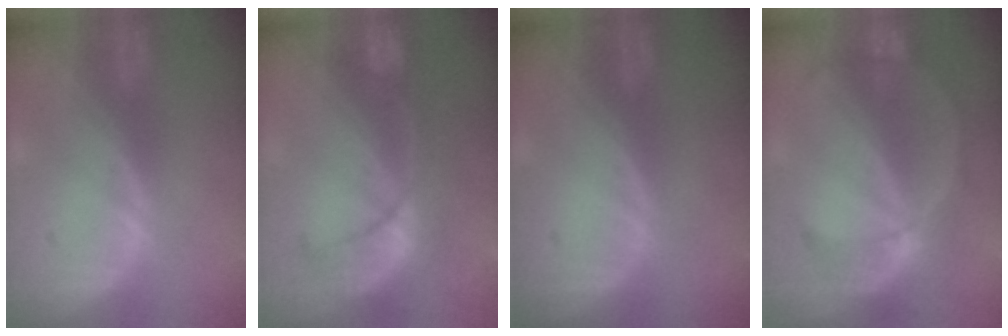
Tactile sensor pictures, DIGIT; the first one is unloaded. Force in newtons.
{"total": 8.1, "press": 8.0, "slide": 1.5}
{"total": 0.0}
{"total": 7.3, "press": 6.9, "slide": 2.6}